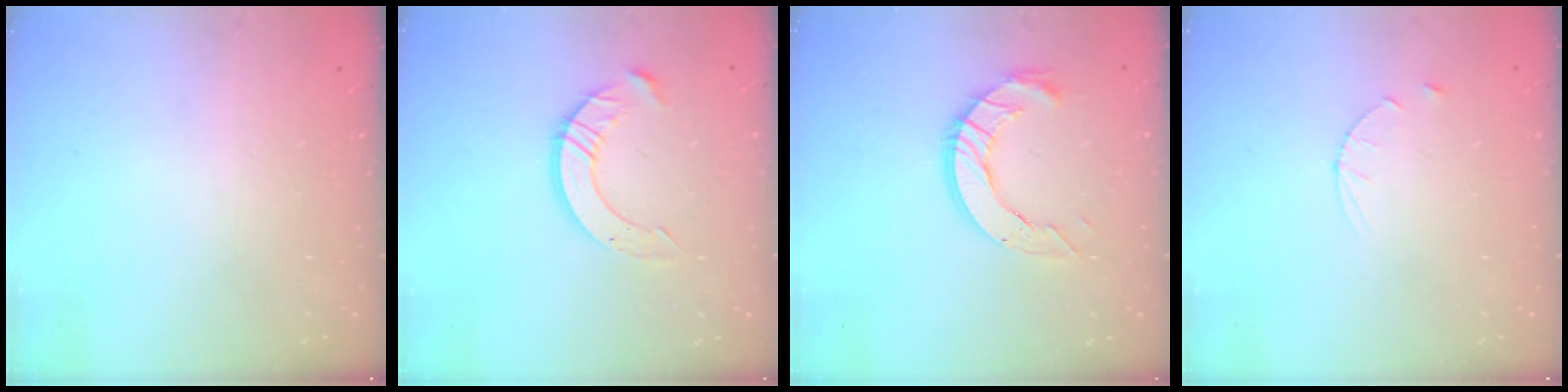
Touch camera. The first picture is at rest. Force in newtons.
{"total": 10.5, "press": 10.5, "slide": 0.9}
{"total": 10.6, "press": 10.5, "slide": 0.9}
{"total": 3.0, "press": 2.9, "slide": 0.4}